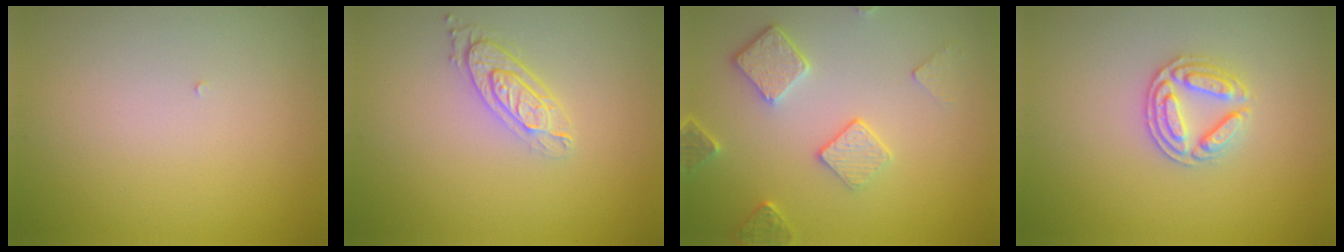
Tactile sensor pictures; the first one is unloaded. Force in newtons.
{"total": 3.1, "press": 2.3, "slide": 2.1}
{"total": 3.8, "press": 3.2, "slide": 2.0}
{"total": 2.8, "press": 2.7, "slide": 0.7}